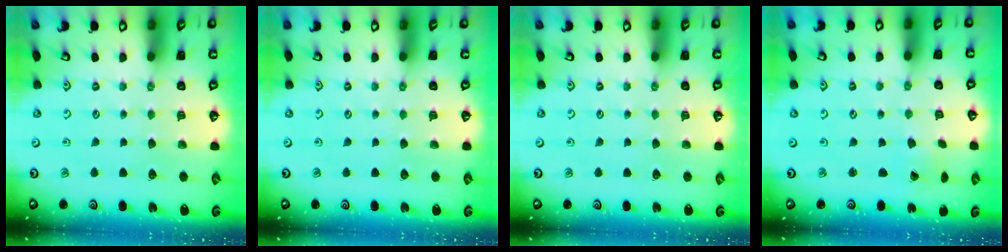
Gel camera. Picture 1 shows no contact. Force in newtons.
{"total": 0.0}
{"total": 0.0}
{"total": 1.2, "press": 1.2, "slide": 0.4}